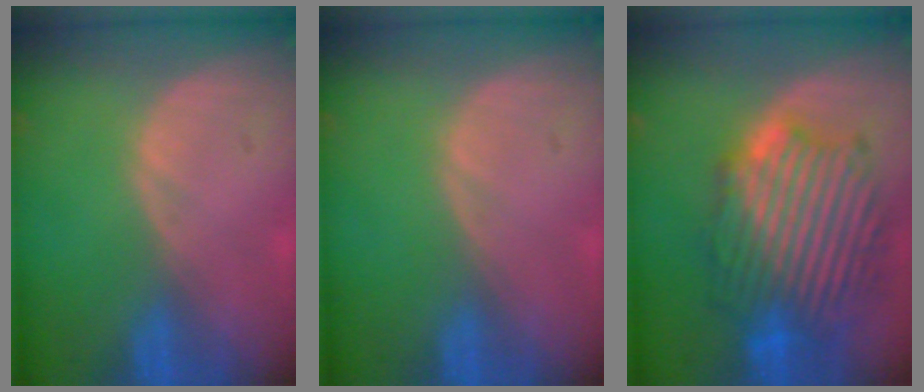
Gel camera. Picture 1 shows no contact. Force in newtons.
{"total": 0.0}
{"total": 12.7, "press": 12.6, "slide": 1.1}